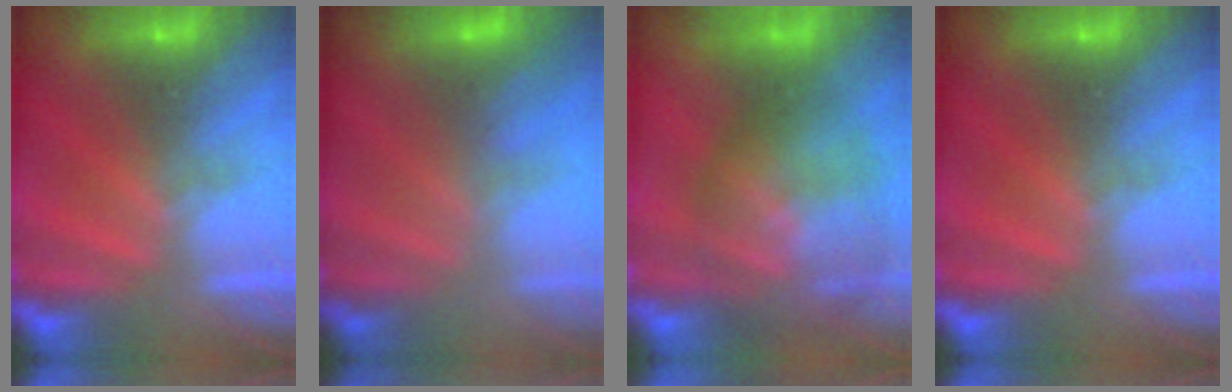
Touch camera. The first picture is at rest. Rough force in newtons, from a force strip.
{"total": 2.9}
{"total": 7.6}
{"total": 0.0}